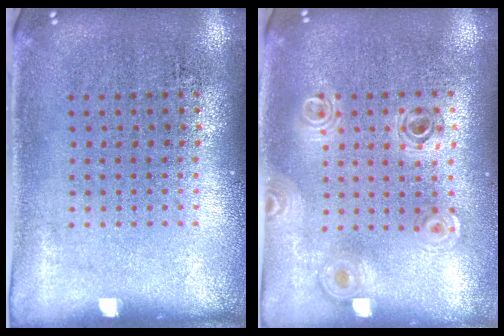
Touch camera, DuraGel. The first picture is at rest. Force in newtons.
{"total": 0.8, "press": 0.8, "slide": 0.1}